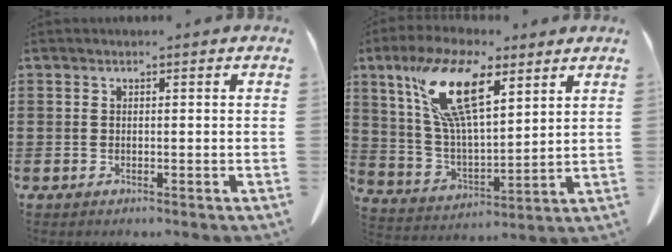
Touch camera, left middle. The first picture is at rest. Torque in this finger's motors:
{"motor_torque": [2.14, 0.00, 1.05, 0.21]}